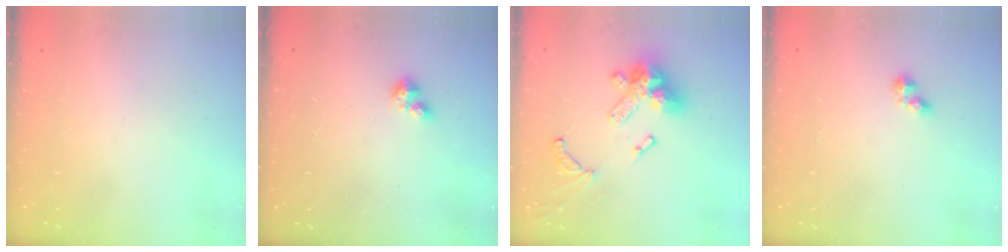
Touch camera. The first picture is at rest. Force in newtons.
{"total": 1.8, "press": 1.7, "slide": 0.3}
{"total": 16.8, "press": 16.7, "slide": 2.0}
{"total": 2.7, "press": 2.6, "slide": 0.3}